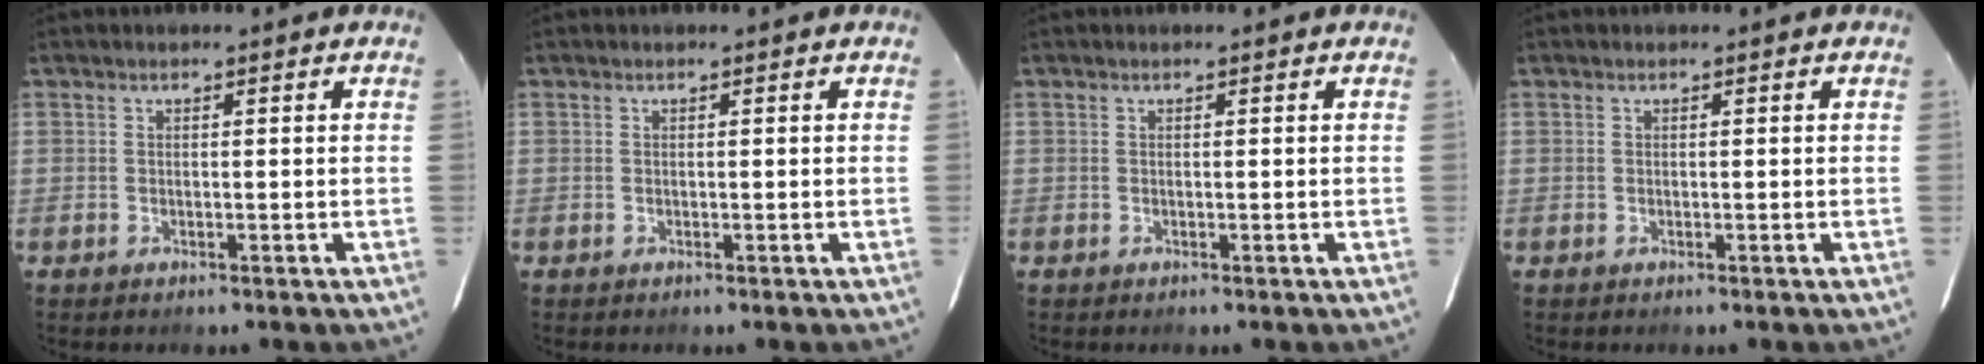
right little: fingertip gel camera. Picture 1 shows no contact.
{"total": 0.0}
{"total": 0.0}
{"total": 0.0}